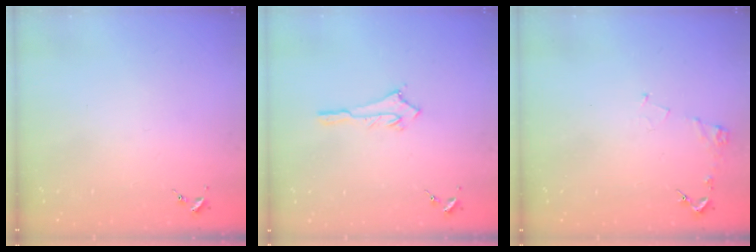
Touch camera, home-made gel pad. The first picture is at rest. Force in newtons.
{"total": 3.7, "press": 3.7, "slide": 0.1}
{"total": 4.6, "press": 4.6, "slide": 0.6}